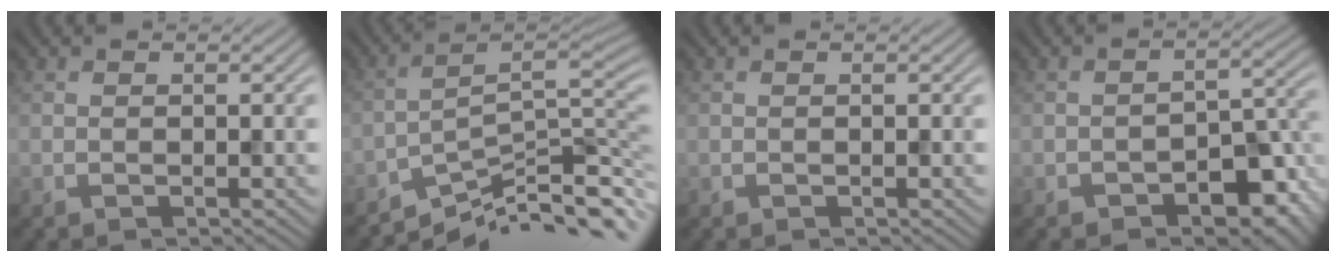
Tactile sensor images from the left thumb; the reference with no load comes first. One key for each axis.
{"total": 10.6, "fx": -7.8, "fy": 2.1, "fz": 6.9, "tx": -0.103, "ty": 0.009, "tz": -0.132}
{"total": 0.0}
{"total": 7.7, "fx": -4.0, "fy": 4.0, "fz": 5.2, "tx": -0.067, "ty": -0.007, "tz": -0.057}